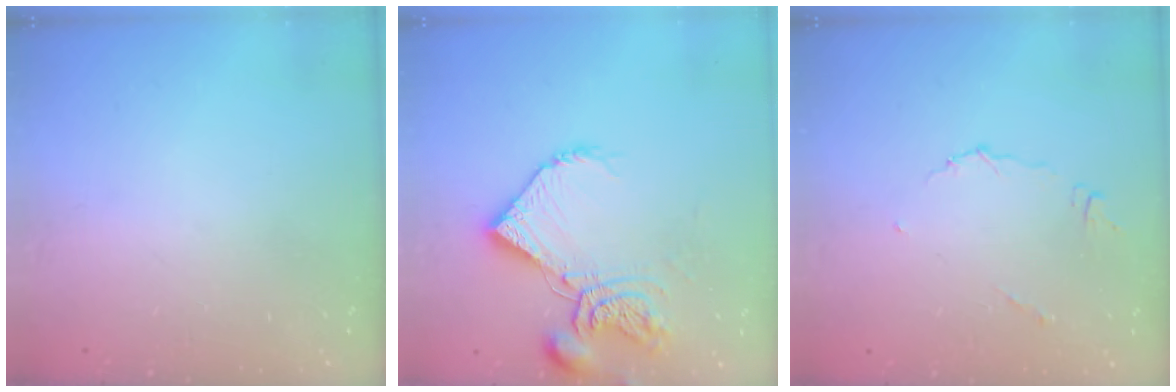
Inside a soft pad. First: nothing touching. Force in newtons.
{"total": 12.2, "press": 12.1, "slide": 1.5}
{"total": 4.3, "press": 4.3, "slide": 0.3}